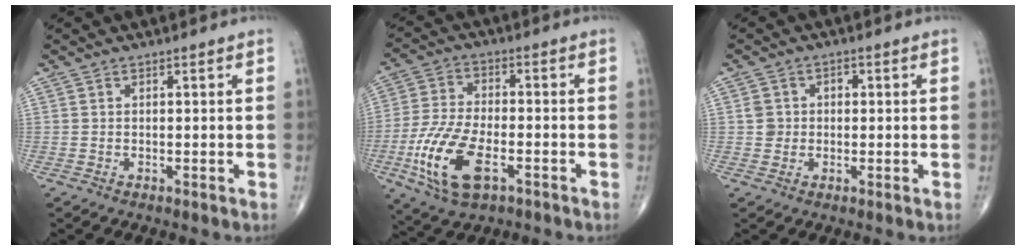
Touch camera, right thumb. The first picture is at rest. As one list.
[{"total": 14.1, "force": [-5.2, 6.7, 11.3], "torque": [-0.237, 0.009, -0.096]}, {"total": 3.1, "force": [0.1, 3.0, 0.8], "torque": [0.008, 0.008, 0.000]}]